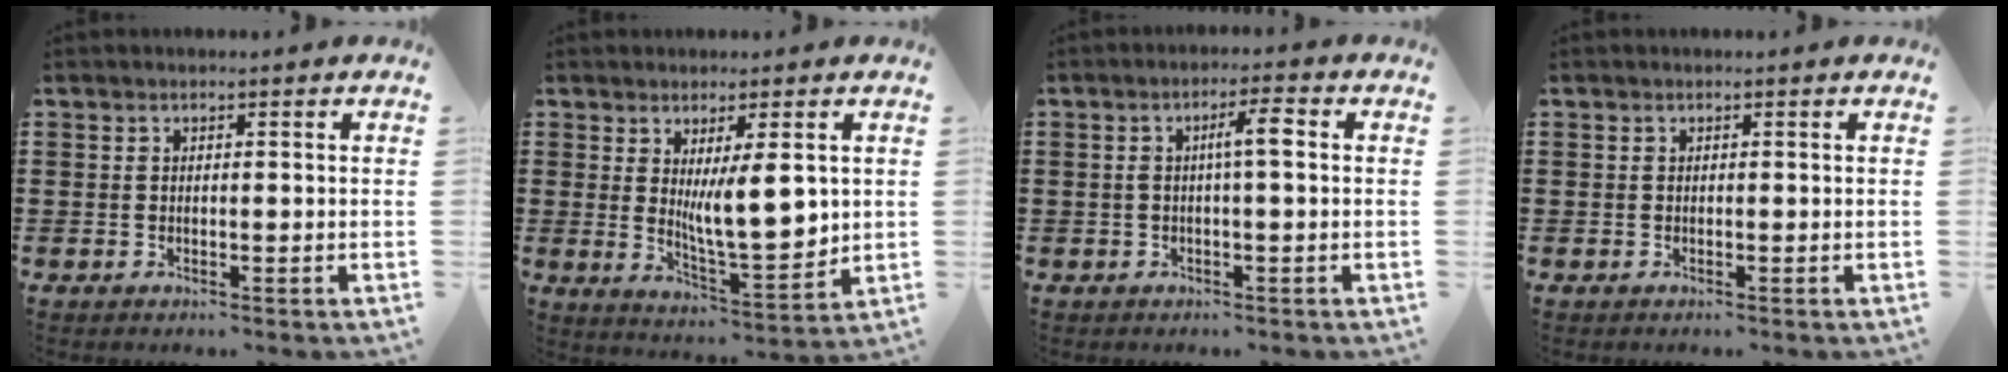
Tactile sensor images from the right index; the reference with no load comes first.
{"total": 9.0, "force": [1.8, 2.8, 8.4], "torque": [-0.137, -0.011, 0.027]}
{"total": 3.8, "force": [0.3, 0.5, 3.8], "torque": [-0.063, 0.003, -0.002]}
{"total": 0.0}